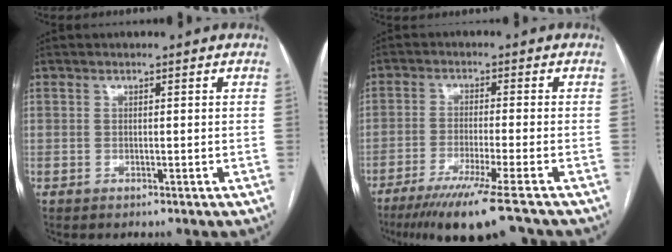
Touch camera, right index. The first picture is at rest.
{"total": 11.0, "force": [-8.2, -1.1, 7.2], "torque": [-0.105, -0.032, -0.130]}